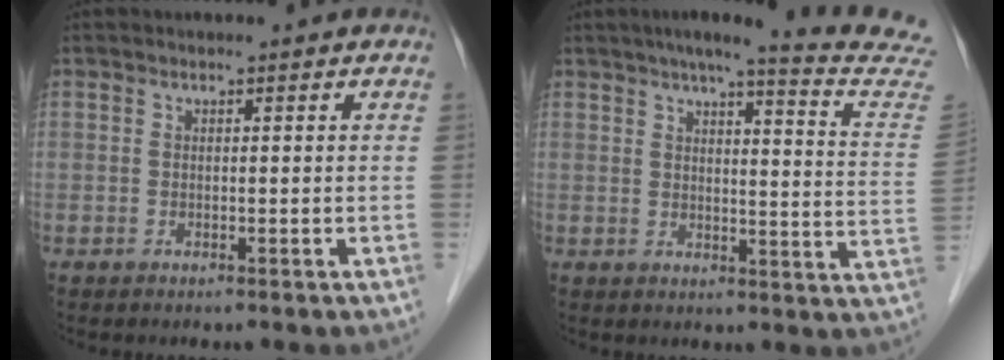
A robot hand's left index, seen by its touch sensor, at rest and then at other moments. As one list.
[{"total": 18.4, "force": [16.3, -0.4, 8.5], "torque": [-0.108, -0.054, 0.180]}]